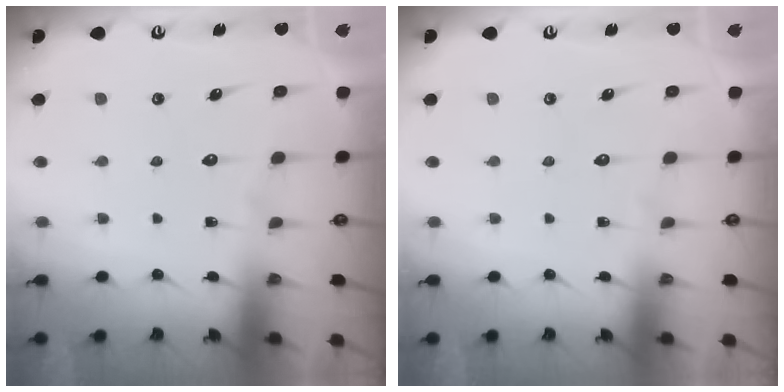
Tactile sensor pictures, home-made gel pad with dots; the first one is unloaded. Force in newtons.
{"total": 0.0}